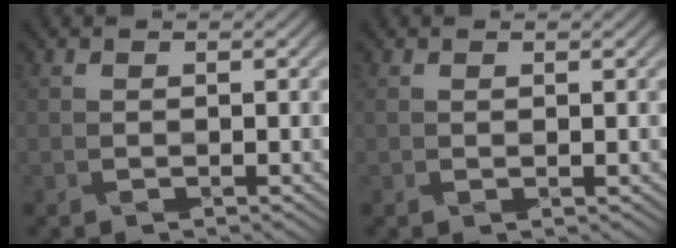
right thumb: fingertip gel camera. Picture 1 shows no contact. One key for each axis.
{"total": 0.0}